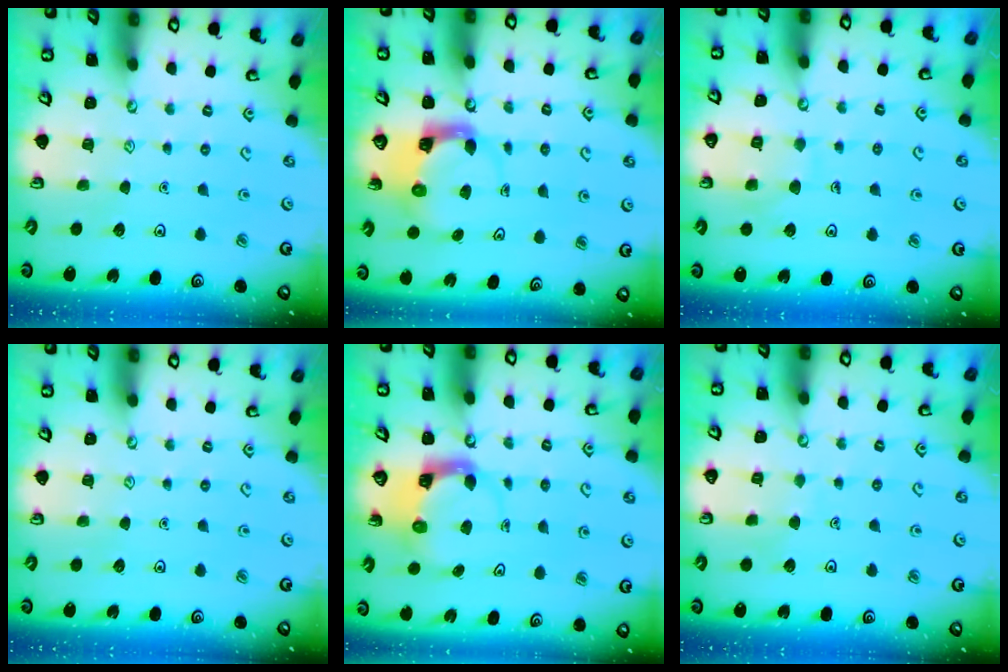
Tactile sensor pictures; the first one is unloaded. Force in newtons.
{"total": 3.9, "press": 3.9, "slide": 0.4}
{"total": 6.9, "press": 6.9, "slide": 0.6}
{"total": 0.0}
{"total": 3.9, "press": 3.9, "slide": 0.5}
{"total": 3.6, "press": 3.6, "slide": 0.3}